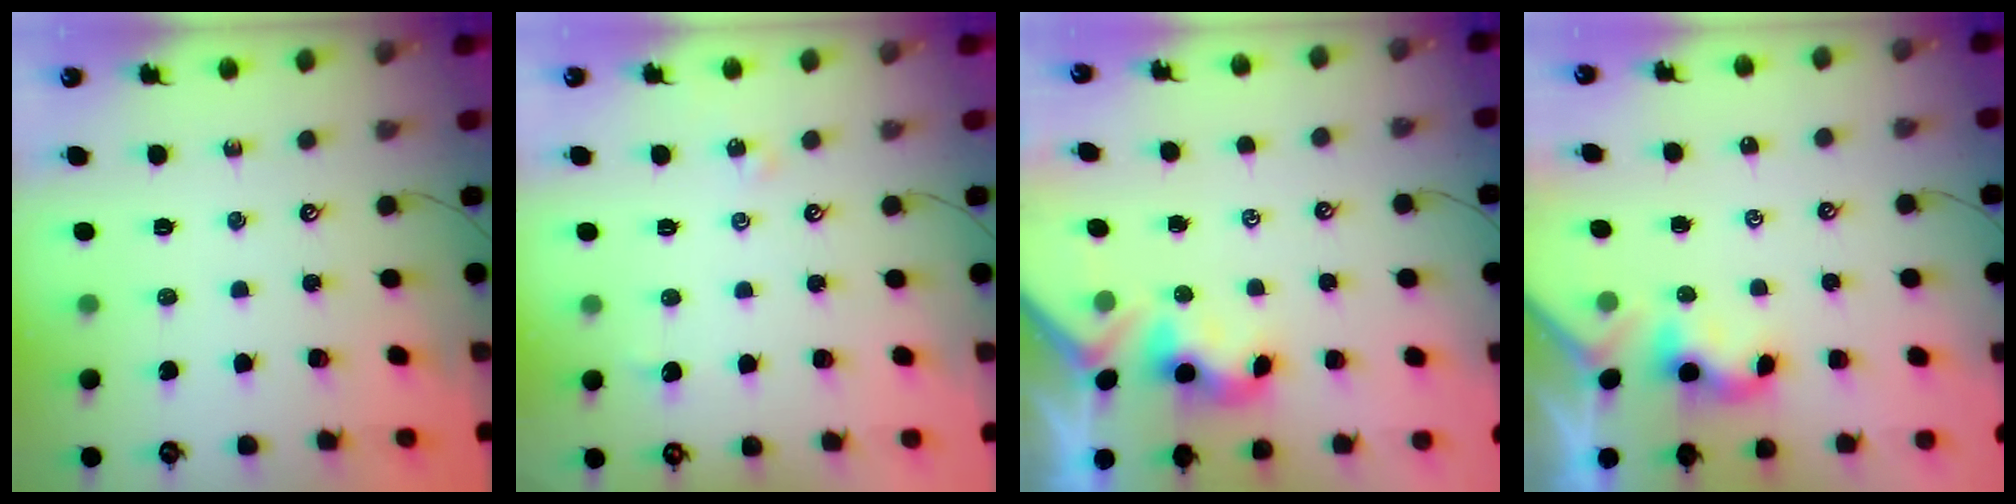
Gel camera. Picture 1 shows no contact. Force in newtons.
{"total": 3.0, "press": 2.9, "slide": 0.5}
{"total": 1.0, "press": 0.9, "slide": 0.5}
{"total": 1.1, "press": 1.1, "slide": 0.2}